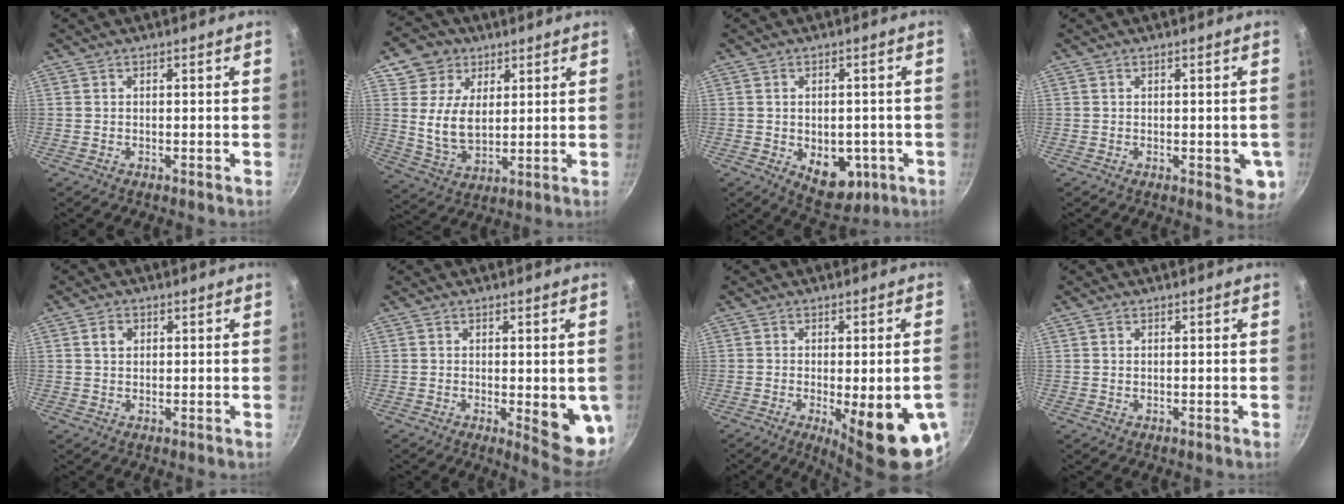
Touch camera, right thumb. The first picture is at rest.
{"total": 11.1, "force": [4.0, 8.6, 5.6], "torque": [-0.074, -0.021, 0.076]}
{"total": 9.4, "force": [-2.6, 6.1, 6.7], "torque": [-0.054, -0.003, -0.020]}
{"total": 5.3, "force": [-0.8, 2.5, 4.6], "torque": [-0.034, -0.005, -0.009]}
{"total": 2.5, "force": [0.7, 2.0, 1.3], "torque": [-0.013, 0.003, 0.012]}
{"total": 9.0, "force": [-0.7, 2.8, 8.6], "torque": [-0.081, -0.012, -0.002]}
{"total": 16.3, "force": [-5.0, 4.4, 14.9], "torque": [-0.169, -0.007, -0.055]}
{"total": 0.7, "force": [0.3, 0.4, 0.4], "torque": [-0.007, 0.002, 0.006]}